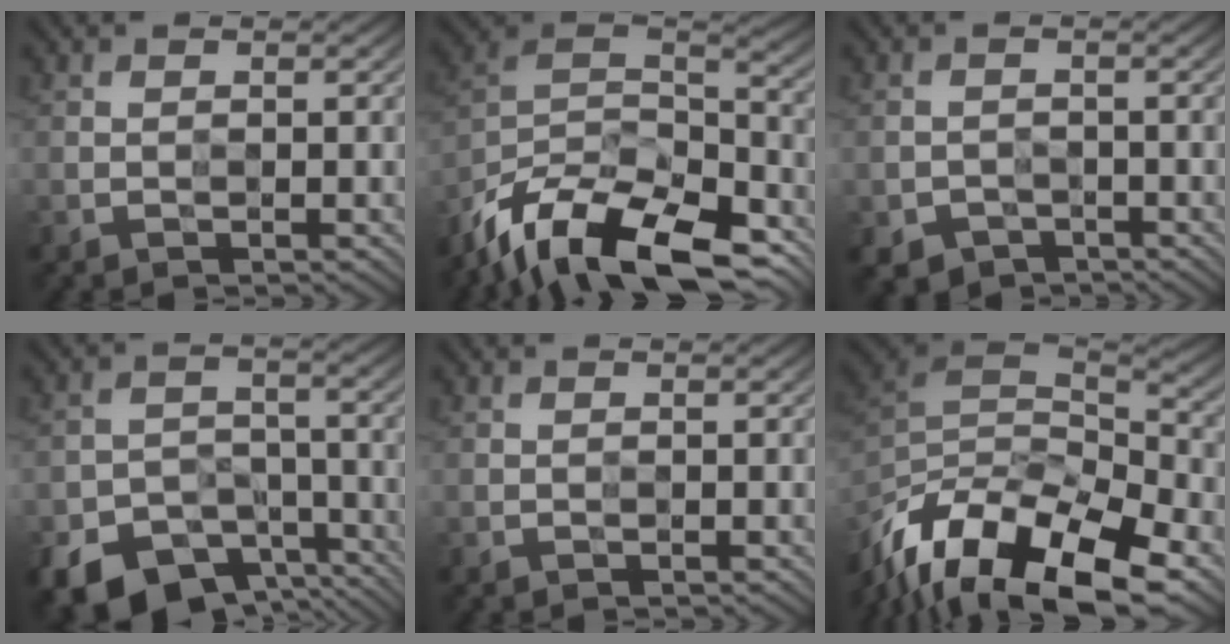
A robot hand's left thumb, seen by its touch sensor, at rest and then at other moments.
{"total": 18.0, "force": [-14.3, 6.9, 8.5], "torque": [-0.194, -0.043, -0.230]}
{"total": 1.8, "force": [-1.2, 1.0, -0.9], "torque": [0.016, -0.004, -0.022]}
{"total": 9.7, "force": [-7.6, 5.5, 2.5], "torque": [-0.036, -0.017, -0.127]}
{"total": 0.0}
{"total": 17.1, "force": [-12.9, 6.4, 9.2], "torque": [-0.203, -0.022, -0.199]}